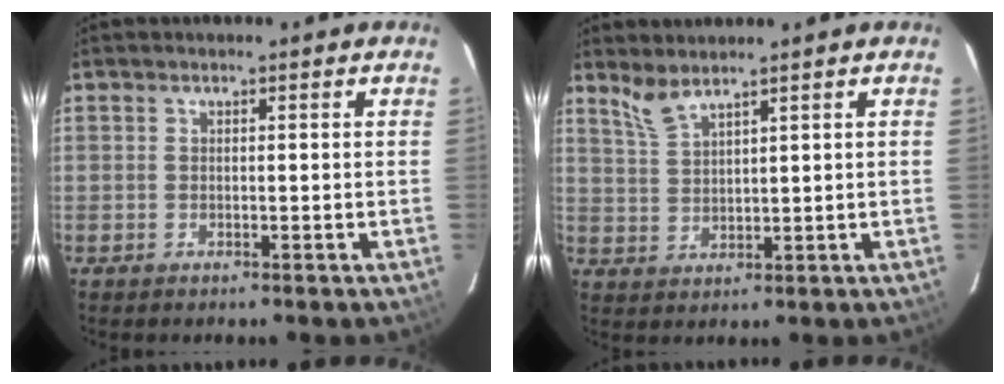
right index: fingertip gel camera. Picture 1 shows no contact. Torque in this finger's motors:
{"motor_torque": [-0.27, 0.23, -0.02, 0.01]}